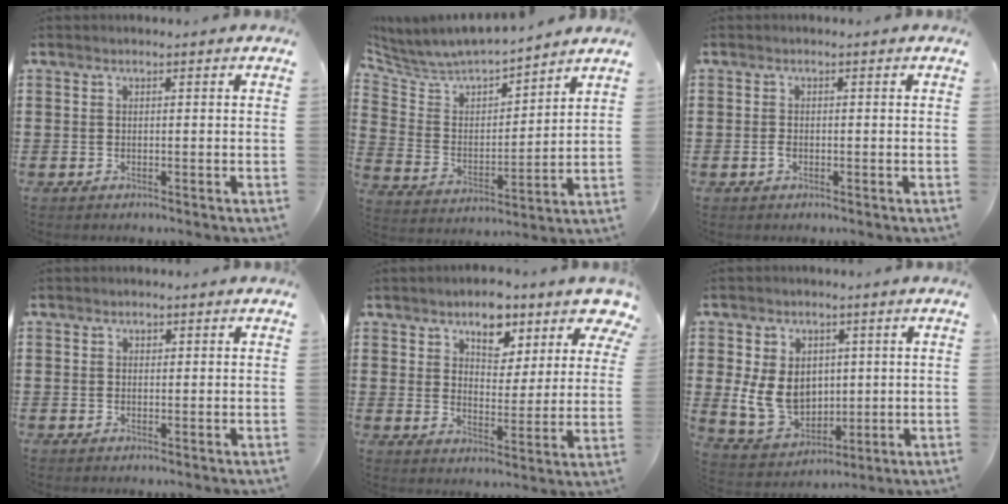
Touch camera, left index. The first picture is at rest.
{"total": 5.3, "force": [5.2, 1.2, 0.5], "torque": [-0.046, -0.044, 0.082]}
{"total": 1.2, "force": [-0.5, 0.7, 0.8], "torque": [-0.025, -0.004, -0.011]}
{"total": 0.7, "force": [0.4, 0.6, 0.2], "torque": [0.003, 0.003, 0.004]}
{"total": 8.0, "force": [6.2, 3.6, 3.5], "torque": [-0.066, -0.024, 0.102]}
{"total": 9.0, "force": [0.5, 7.3, 5.3], "torque": [-0.133, 0.012, 0.009]}